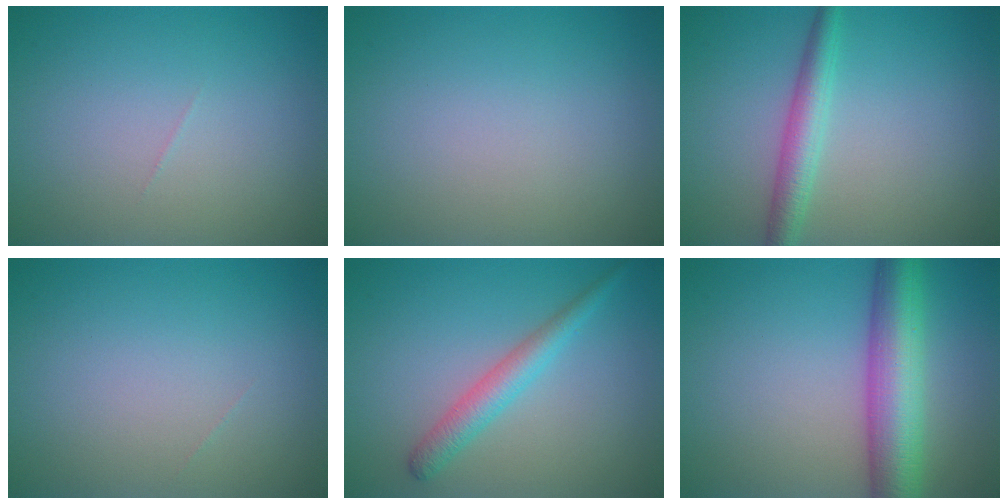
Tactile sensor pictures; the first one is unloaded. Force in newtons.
{"total": 0.0}
{"total": 3.0, "press": 3.0, "slide": 0.1}
{"total": 0.0}
{"total": 2.7, "press": 2.7, "slide": 0.1}
{"total": 7.7, "press": 7.7, "slide": 0.2}